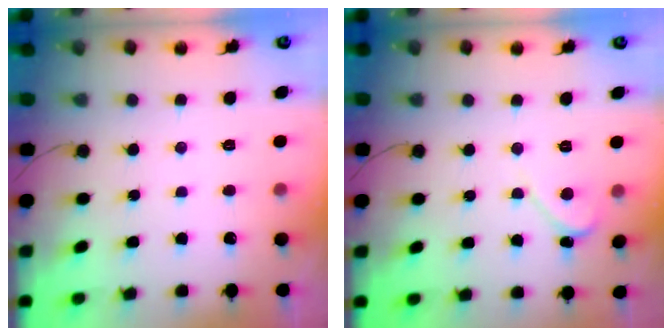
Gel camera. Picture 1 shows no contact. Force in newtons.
{"total": 2.1, "press": 2.1, "slide": 0.2}